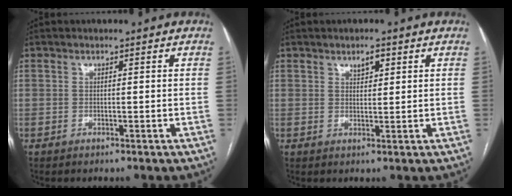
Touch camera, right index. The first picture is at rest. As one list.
[{"total": 2.2, "force": [1.3, 0.9, 1.5], "torque": [-0.025, 0.001, 0.023]}]